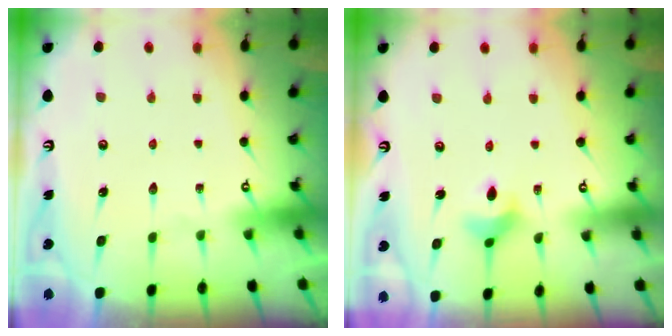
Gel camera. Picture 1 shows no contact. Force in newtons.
{"total": 5.6, "press": 5.4, "slide": 1.3}